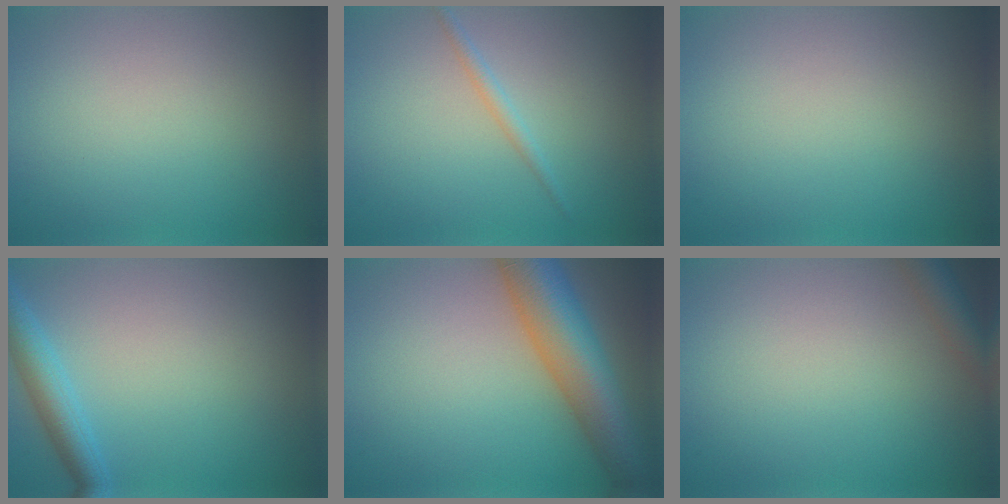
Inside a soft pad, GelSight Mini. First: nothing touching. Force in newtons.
{"total": 1.1, "press": 1.1, "slide": 0.0}
{"total": 0.0}
{"total": 3.2, "press": 3.2, "slide": 0.1}
{"total": 9.5, "press": 9.5, "slide": 0.3}
{"total": 2.7, "press": 2.7, "slide": 0.1}